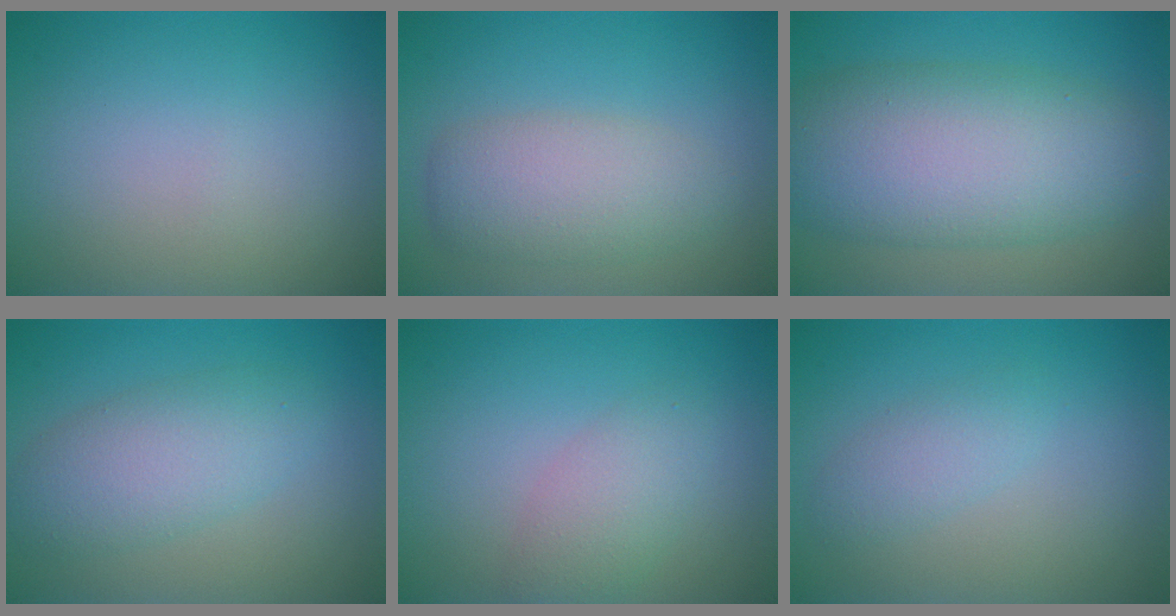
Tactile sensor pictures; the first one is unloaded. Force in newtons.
{"total": 4.4, "press": 4.4, "slide": 0.4}
{"total": 10.0, "press": 10.0, "slide": 0.2}
{"total": 4.6, "press": 4.5, "slide": 0.3}
{"total": 2.8, "press": 2.8, "slide": 0.0}
{"total": 1.8, "press": 1.8, "slide": 0.0}